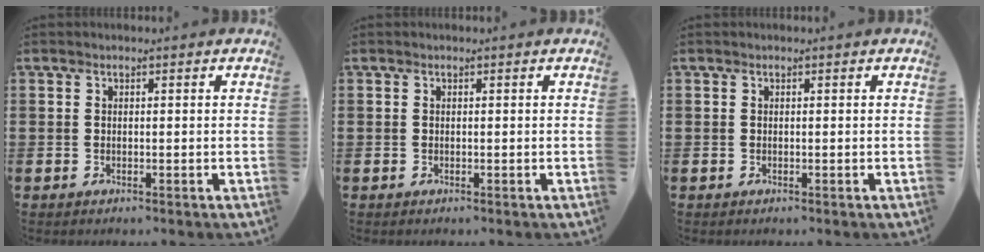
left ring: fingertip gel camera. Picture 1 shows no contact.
{"total": 0.0}
{"total": 0.0}